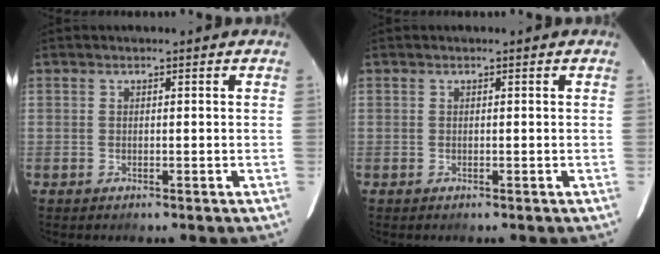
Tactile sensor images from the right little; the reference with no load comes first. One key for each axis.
{"total": 0.0}